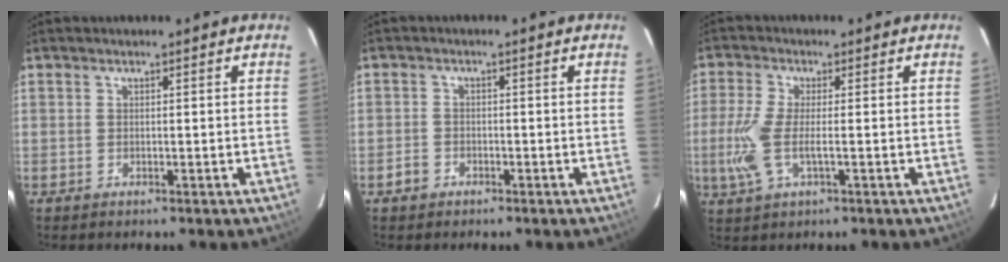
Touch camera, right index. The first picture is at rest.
{"total": 2.3, "force": [-1.5, 1.8, 0.3], "torque": [-0.010, 0.005, -0.026]}
{"total": 7.3, "force": [-1.3, 2.1, 6.8], "torque": [-0.159, -0.006, -0.028]}